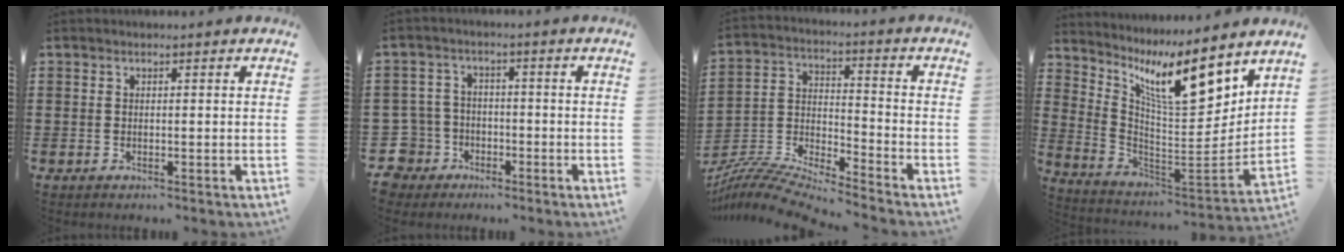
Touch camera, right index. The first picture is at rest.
{"total": 6.8, "force": [-3.6, 5.6, 1.3], "torque": [-0.085, 0.003, -0.080]}
{"total": 8.0, "force": [-7.8, 0.6, 1.9], "torque": [-0.057, -0.003, -0.163]}
{"total": 12.1, "force": [7.6, 3.6, 8.7], "torque": [-0.167, -0.037, 0.131]}